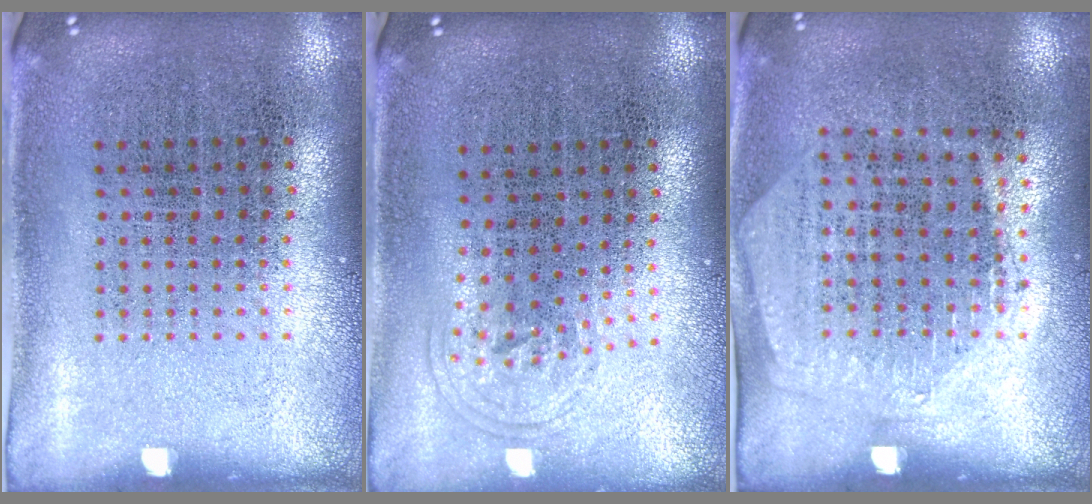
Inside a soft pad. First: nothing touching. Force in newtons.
{"total": 0.9, "press": 0.6, "slide": 0.6}
{"total": 1.4, "press": 1.2, "slide": 0.6}